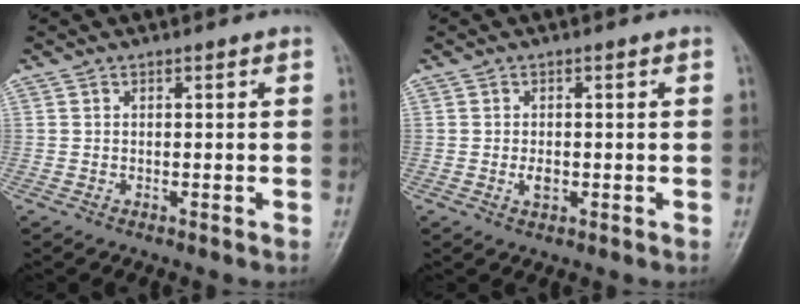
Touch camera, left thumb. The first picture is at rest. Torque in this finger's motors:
{"motor_torque": [0.21, 0.43, 0.36, -0.10, 0.01]}